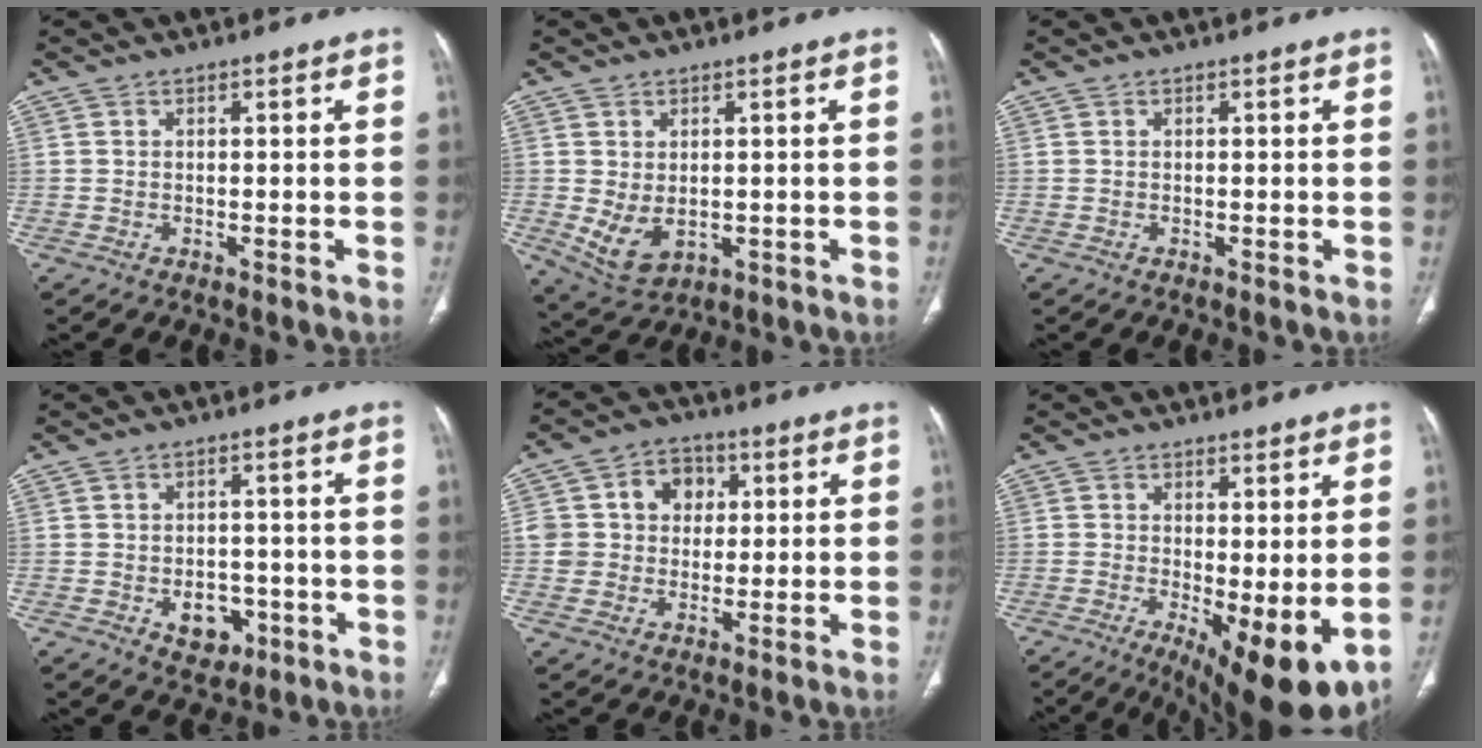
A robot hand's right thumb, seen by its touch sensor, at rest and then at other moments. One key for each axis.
{"total": 6.4, "fx": -0.5, "fy": 4.2, "fz": 4.8, "tx": -0.085, "ty": -0.006, "tz": 0.013}
{"total": 0.0}
{"total": 6.1, "fx": -2.0, "fy": 4.5, "fz": 3.6, "tx": -0.023, "ty": 0.010, "tz": -0.018}
{"total": 10.0, "fx": 2.0, "fy": 8.8, "fz": 4.3, "tx": -0.029, "ty": 0.011, "tz": 0.031}
{"total": 12.0, "fx": -2.1, "fy": 4.1, "fz": 11.0, "tx": -0.166, "ty": -0.025, "tz": -0.017}